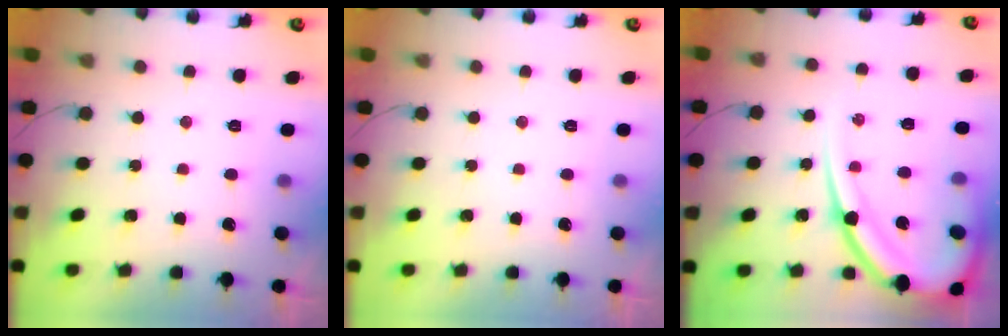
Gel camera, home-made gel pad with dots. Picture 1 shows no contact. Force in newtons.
{"total": 0.0}
{"total": 19.2, "press": 19.2, "slide": 1.8}